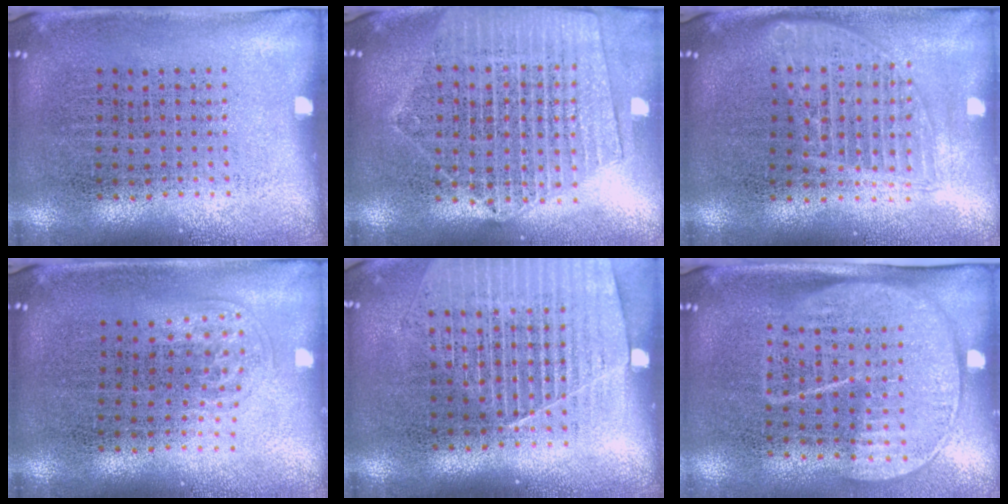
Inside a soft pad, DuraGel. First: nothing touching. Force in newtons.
{"total": 2.1, "press": 1.9, "slide": 0.9}
{"total": 1.6, "press": 1.4, "slide": 0.8}
{"total": 1.0, "press": 0.6, "slide": 0.8}
{"total": 1.3, "press": 1.3, "slide": 0.3}
{"total": 1.8, "press": 1.4, "slide": 1.0}